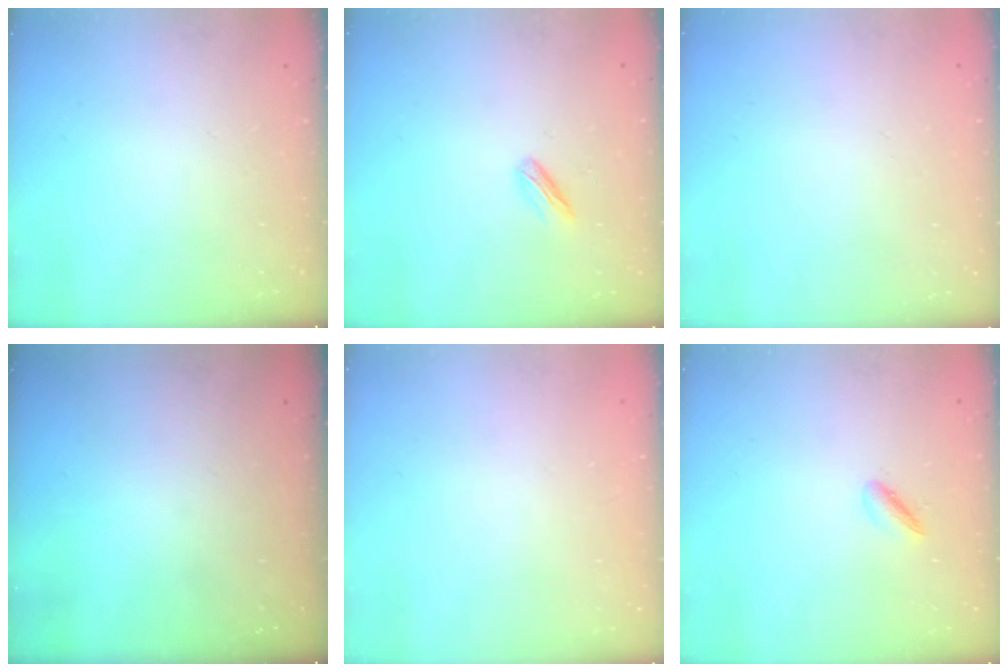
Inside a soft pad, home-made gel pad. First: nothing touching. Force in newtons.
{"total": 2.9, "press": 2.8, "slide": 0.8}
{"total": 2.0, "press": 2.0, "slide": 0.1}
{"total": 0.0}
{"total": 2.2, "press": 2.2, "slide": 0.1}
{"total": 2.8, "press": 2.8, "slide": 0.6}